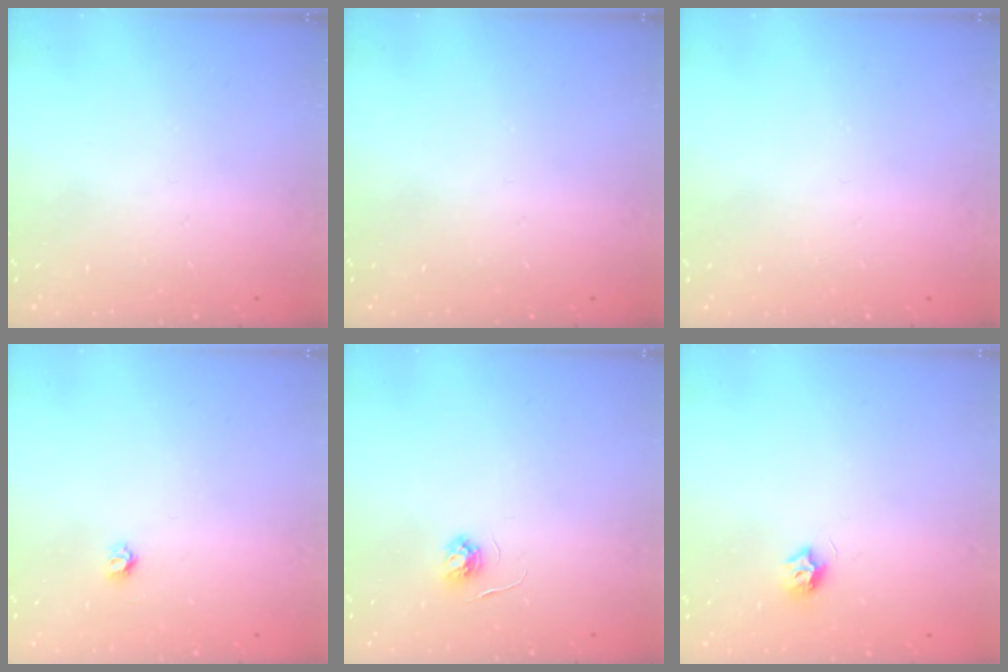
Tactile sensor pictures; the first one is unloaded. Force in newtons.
{"total": 0.0}
{"total": 0.0}
{"total": 3.2, "press": 3.2, "slide": 0.3}
{"total": 3.8, "press": 3.8, "slide": 0.4}
{"total": 6.6, "press": 6.5, "slide": 0.6}